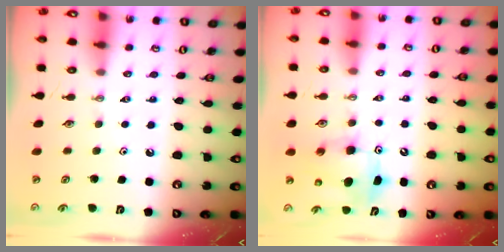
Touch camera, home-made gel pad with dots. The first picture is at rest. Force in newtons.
{"total": 8.1, "press": 7.8, "slide": 2.1}